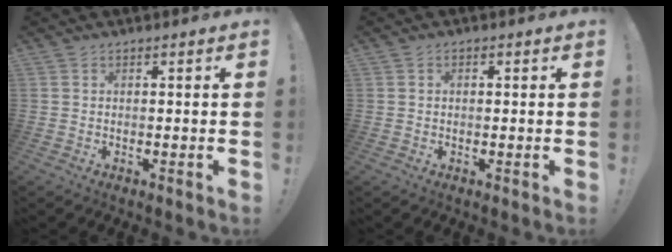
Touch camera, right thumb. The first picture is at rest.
{"total": 0.8, "force": [-0.2, 0.6, 0.5], "torque": [-0.013, 0.004, -0.002]}